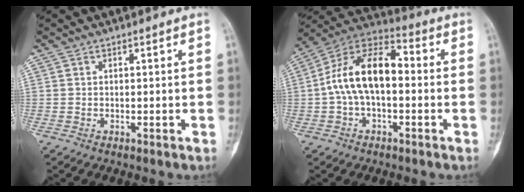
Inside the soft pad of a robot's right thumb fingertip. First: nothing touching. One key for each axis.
{"total": 14.7, "fx": -0.3, "fy": 8.1, "fz": 12.2, "tx": -0.208, "ty": 0.046, "tz": -0.021}